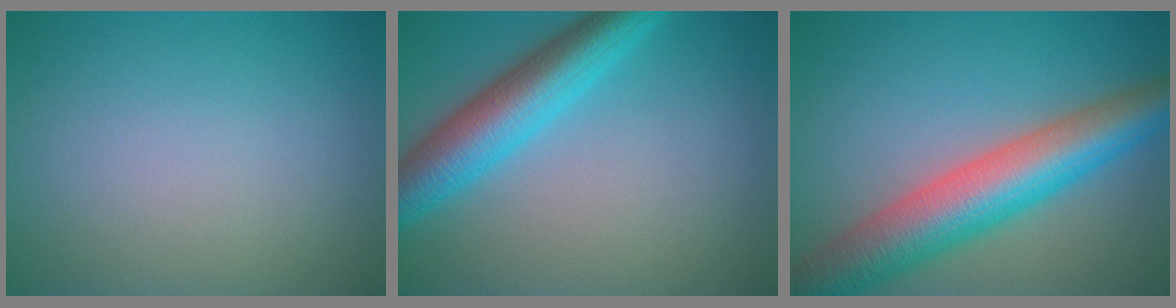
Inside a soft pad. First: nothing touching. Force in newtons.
{"total": 6.6, "press": 6.6, "slide": 0.1}
{"total": 9.4, "press": 9.4, "slide": 0.1}